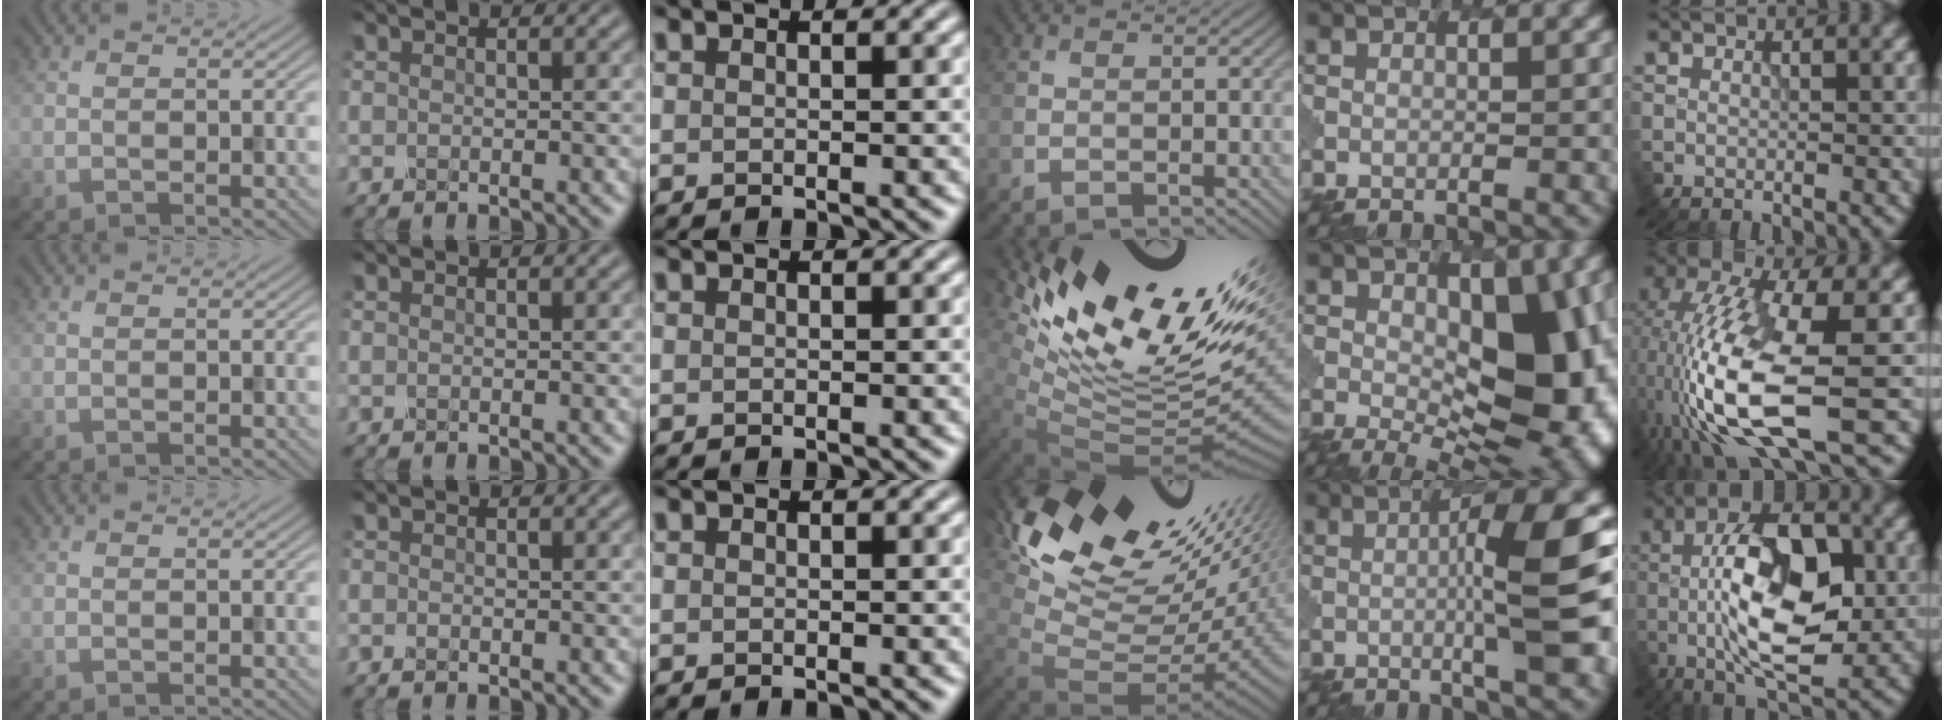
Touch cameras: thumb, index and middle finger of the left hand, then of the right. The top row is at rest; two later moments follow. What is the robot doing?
{"motion": "dispense", "object": "glue stick"}